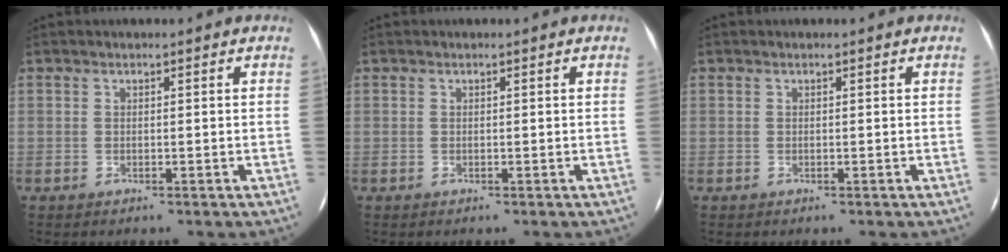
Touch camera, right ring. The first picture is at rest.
{"total": 0.0}
{"total": 0.0}